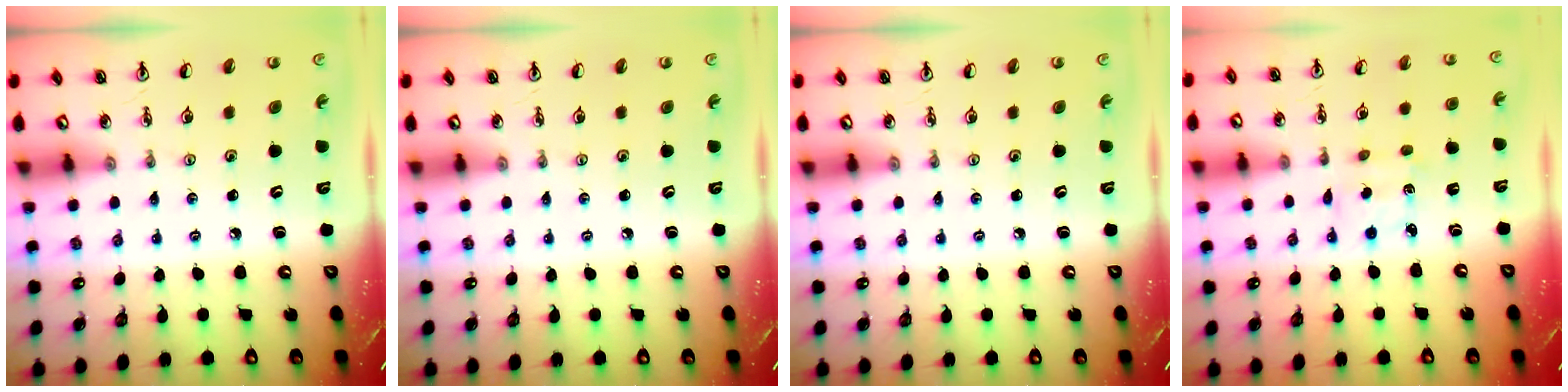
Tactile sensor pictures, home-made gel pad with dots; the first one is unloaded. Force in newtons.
{"total": 0.0}
{"total": 0.0}
{"total": 2.3, "press": 2.3, "slide": 0.4}